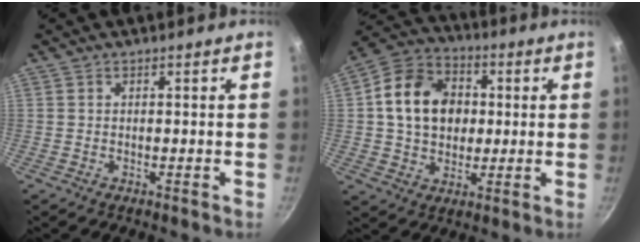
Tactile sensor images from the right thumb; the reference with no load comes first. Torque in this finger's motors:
{"motor_torque": [-0.41, 0.62, 0.25, 0.27, 0.11]}